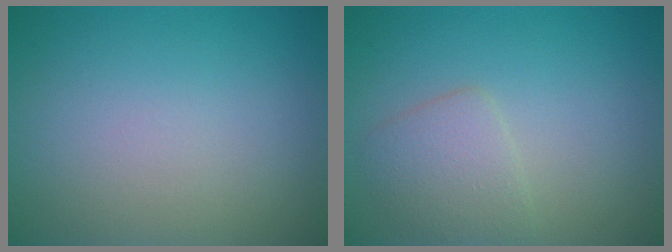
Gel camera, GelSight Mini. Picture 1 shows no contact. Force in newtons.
{"total": 2.5, "press": 2.5, "slide": 0.2}